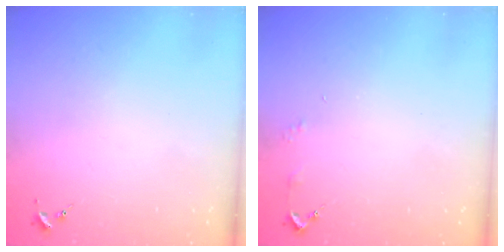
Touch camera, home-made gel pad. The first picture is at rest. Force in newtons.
{"total": 2.9, "press": 2.8, "slide": 0.3}